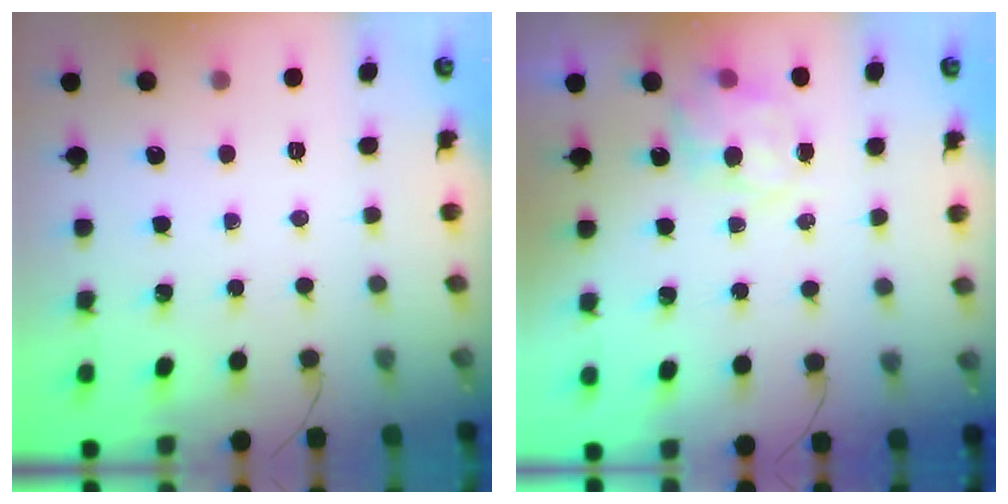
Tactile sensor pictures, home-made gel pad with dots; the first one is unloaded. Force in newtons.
{"total": 7.6, "press": 7.6, "slide": 0.1}